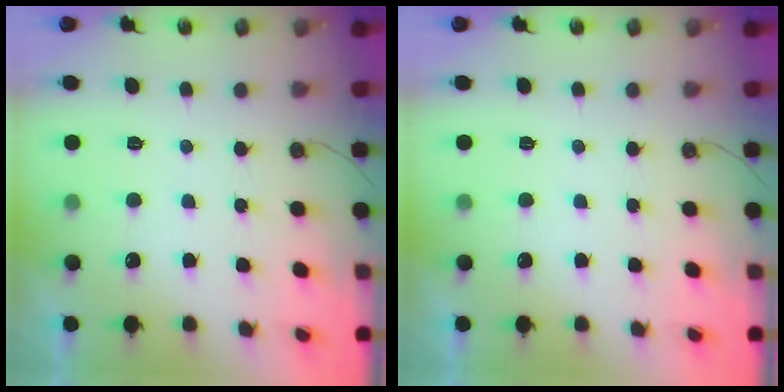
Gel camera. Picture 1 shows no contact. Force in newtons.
{"total": 0.0}